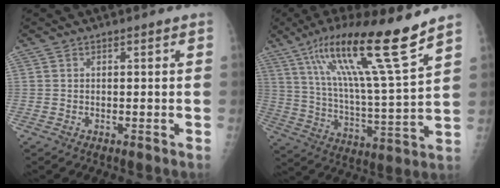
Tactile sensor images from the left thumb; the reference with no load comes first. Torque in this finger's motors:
{"motor_torque": [0.49, 0.46, 1.63, -1.14, 0.57]}